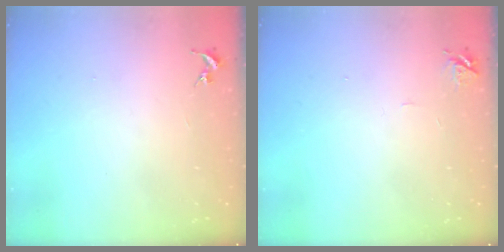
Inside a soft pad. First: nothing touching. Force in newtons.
{"total": 5.8, "press": 5.8, "slide": 0.7}